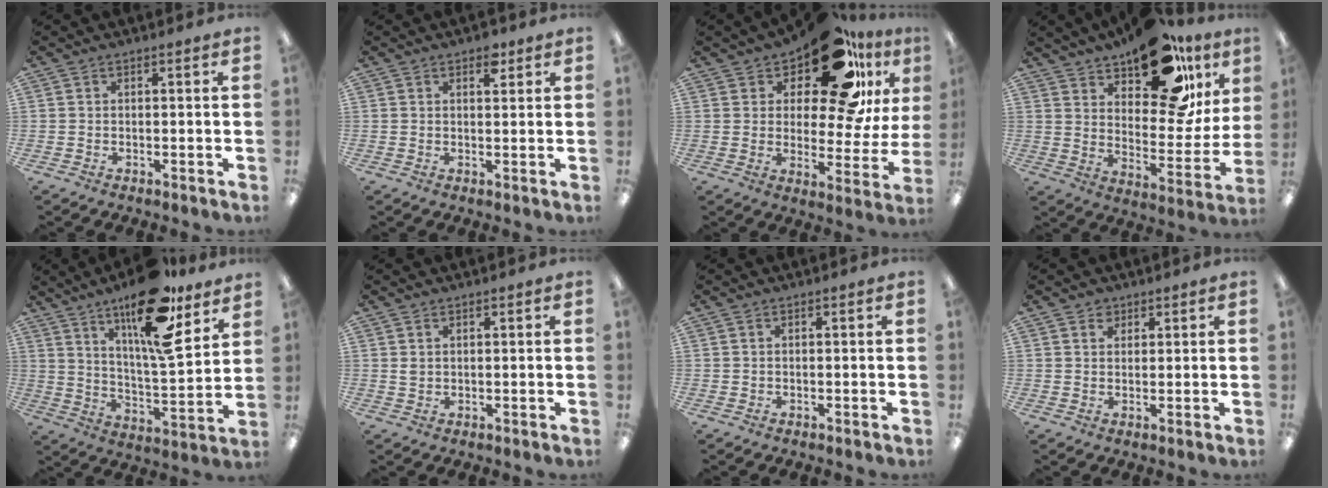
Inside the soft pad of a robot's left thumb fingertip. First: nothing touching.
{"total": 3.2, "force": [2.1, 1.6, 1.9], "torque": [-0.009, -0.009, 0.029]}
{"total": 20.2, "force": [13.5, 7.1, 13.3], "torque": [-0.211, -0.087, 0.225]}
{"total": 21.1, "force": [14.9, 9.0, 11.9], "torque": [-0.164, -0.088, 0.249]}
{"total": 19.9, "force": [13.8, 5.5, 13.3], "torque": [-0.215, -0.085, 0.223]}
{"total": 2.2, "force": [1.0, 1.7, 0.9], "torque": [-0.020, 0.002, 0.019]}
{"total": 0.0}
{"total": 2.6, "force": [1.7, 1.8, 0.5], "torque": [0.003, -0.005, 0.029]}